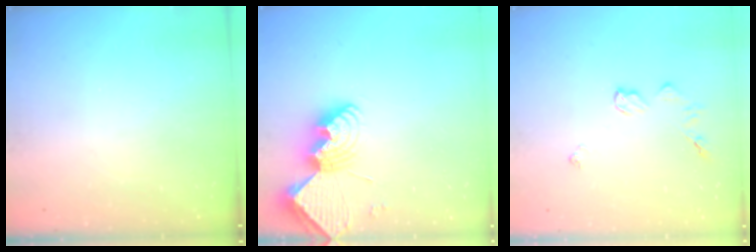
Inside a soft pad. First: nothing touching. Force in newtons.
{"total": 12.9, "press": 12.9, "slide": 0.7}
{"total": 6.3, "press": 6.3, "slide": 0.5}